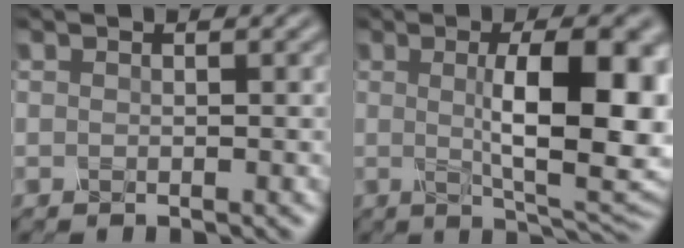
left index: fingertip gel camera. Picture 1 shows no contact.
{"total": 11.1, "force": [0.9, 3.0, 10.6], "torque": [-0.137, 0.000, 0.017]}